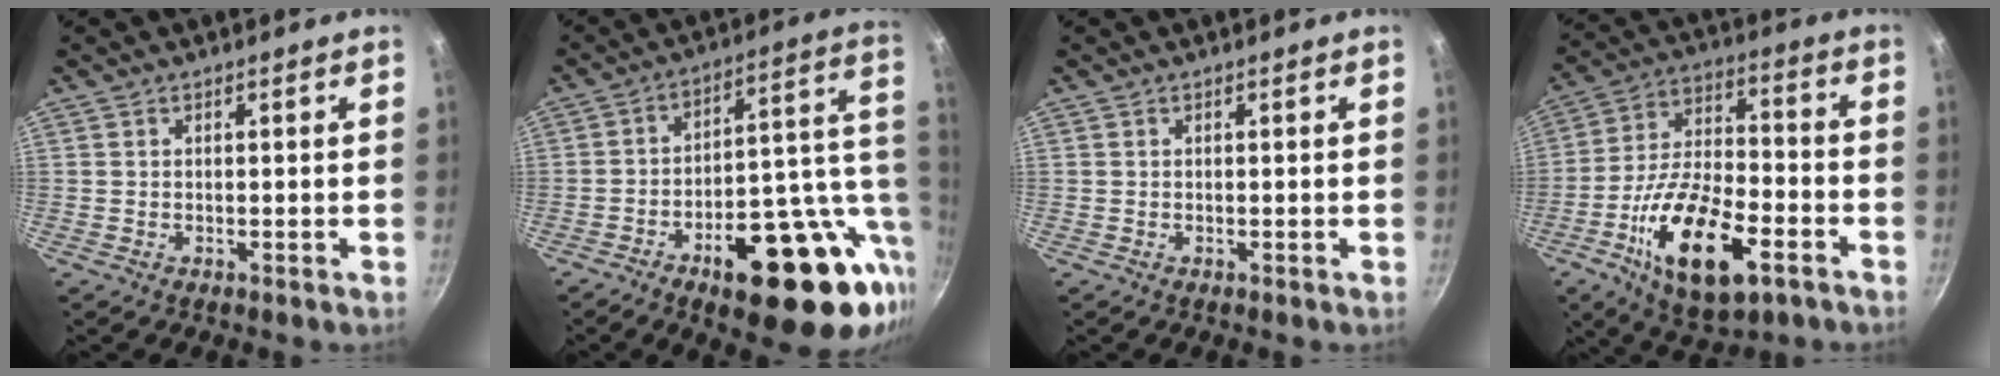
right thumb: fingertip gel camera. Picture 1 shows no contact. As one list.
[{"total": 24.6, "force": [-7.9, 11.3, 20.4], "torque": [-0.227, 0.036, -0.100]}, {"total": 0.0}, {"total": 20.4, "force": [-8.7, 9.1, 16.1], "torque": [-0.280, 0.029, -0.153]}]